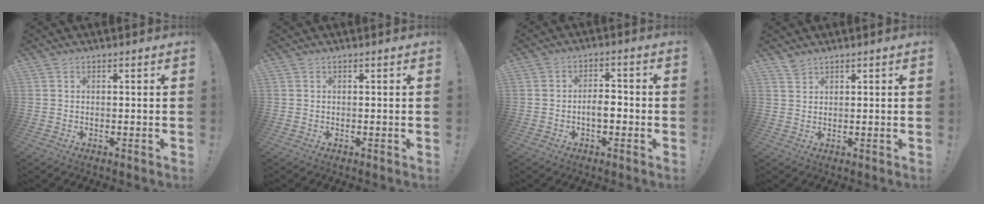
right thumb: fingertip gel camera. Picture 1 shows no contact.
{"total": 0.0}
{"total": 5.4, "force": [-1.7, 3.0, 4.1], "torque": [-0.052, 0.010, -0.032]}
{"total": 2.4, "force": [2.2, 0.7, 0.6], "torque": [0.001, -0.015, 0.040]}